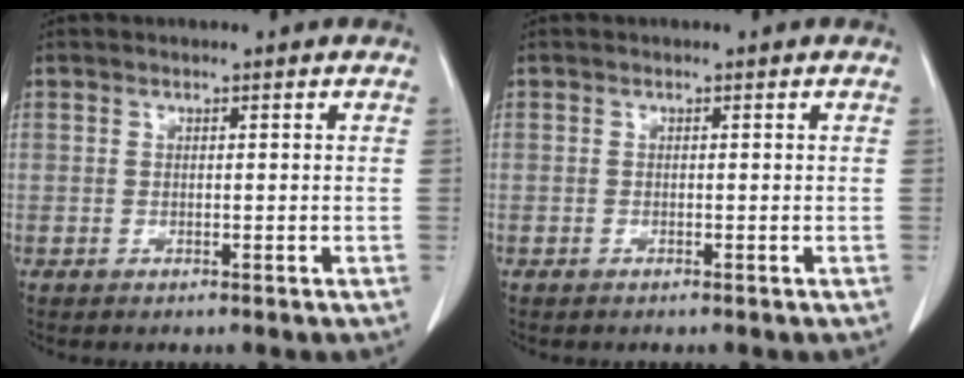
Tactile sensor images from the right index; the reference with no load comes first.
{"total": 0.0}